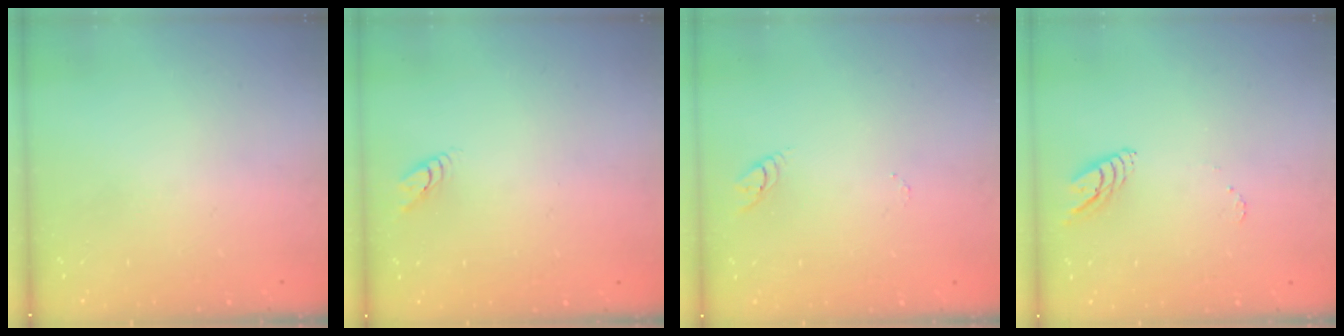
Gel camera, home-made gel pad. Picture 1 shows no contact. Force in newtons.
{"total": 2.8, "press": 2.8, "slide": 0.3}
{"total": 2.7, "press": 2.7, "slide": 0.2}
{"total": 5.6, "press": 5.6, "slide": 0.3}